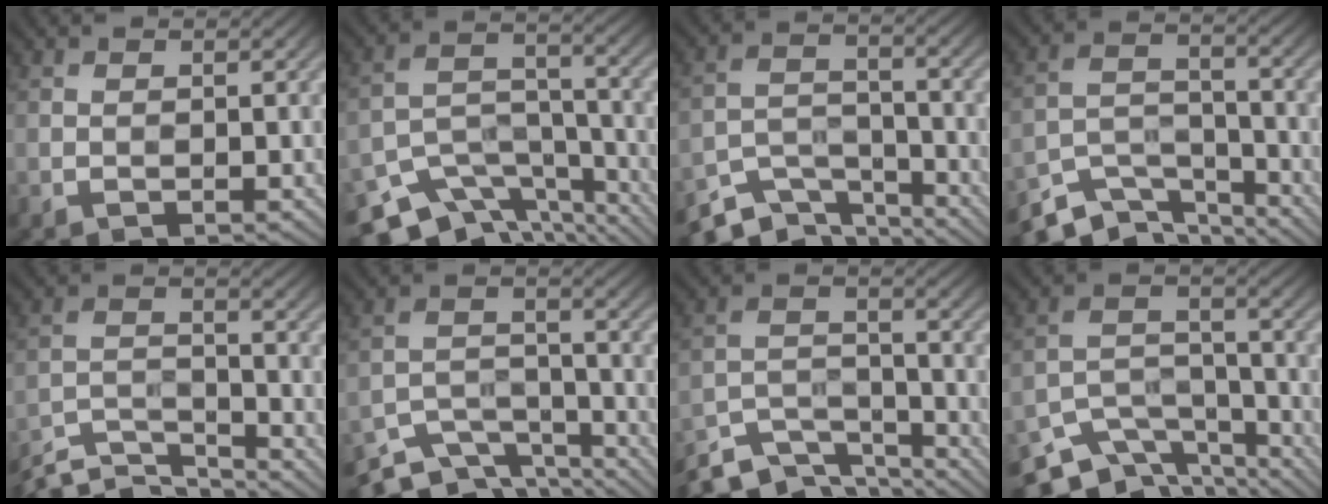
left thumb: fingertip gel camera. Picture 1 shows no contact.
{"total": 12.5, "force": [-9.6, 6.2, 5.1], "torque": [-0.106, -0.016, -0.146]}
{"total": 7.8, "force": [-6.2, 3.4, 3.4], "torque": [-0.069, -0.013, -0.119]}
{"total": 8.8, "force": [-7.0, 3.6, 3.8], "torque": [-0.076, -0.012, -0.136]}
{"total": 7.6, "force": [-6.9, 1.7, 2.6], "torque": [-0.058, -0.011, -0.135]}
{"total": 7.9, "force": [-6.5, 3.4, 3.1], "torque": [-0.060, -0.012, -0.115]}
{"total": 9.0, "force": [-7.4, 3.3, 3.9], "torque": [-0.084, -0.012, -0.139]}
{"total": 10.2, "force": [-8.1, 4.9, 3.9], "torque": [-0.081, -0.012, -0.134]}